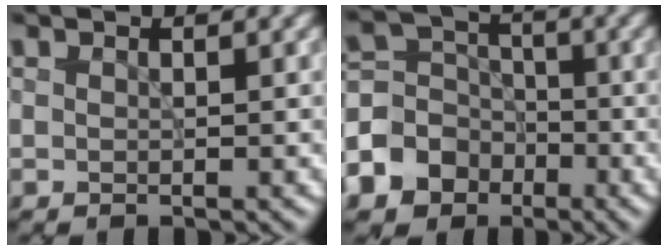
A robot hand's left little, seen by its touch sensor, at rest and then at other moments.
{"total": 8.4, "force": [-3.9, 7.1, 2.2], "torque": [-0.053, -0.006, -0.098]}